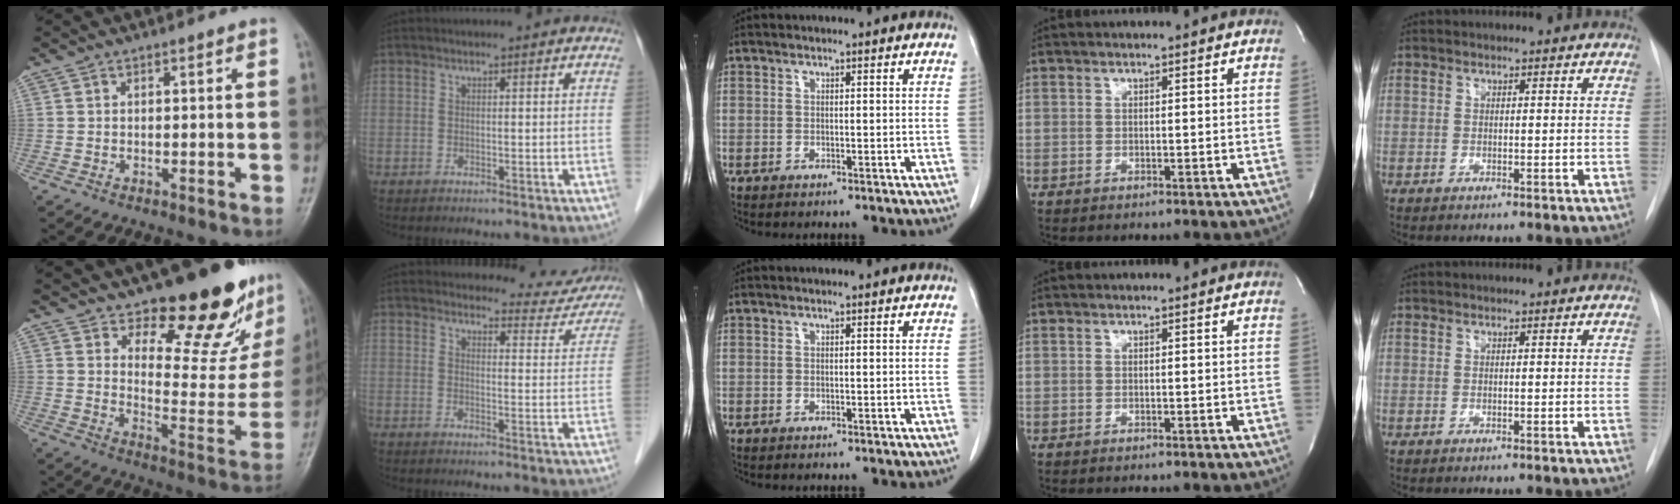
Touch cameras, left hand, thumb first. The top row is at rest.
{"thumb": {"total": 19.5, "force": [14.5, 7.1, 10.9], "torque": [-0.093, -0.129, 0.197]}, "index": {"total": 9.7, "force": [9.4, 2.3, 0.5], "torque": [0.019, -0.034, 0.085]}}